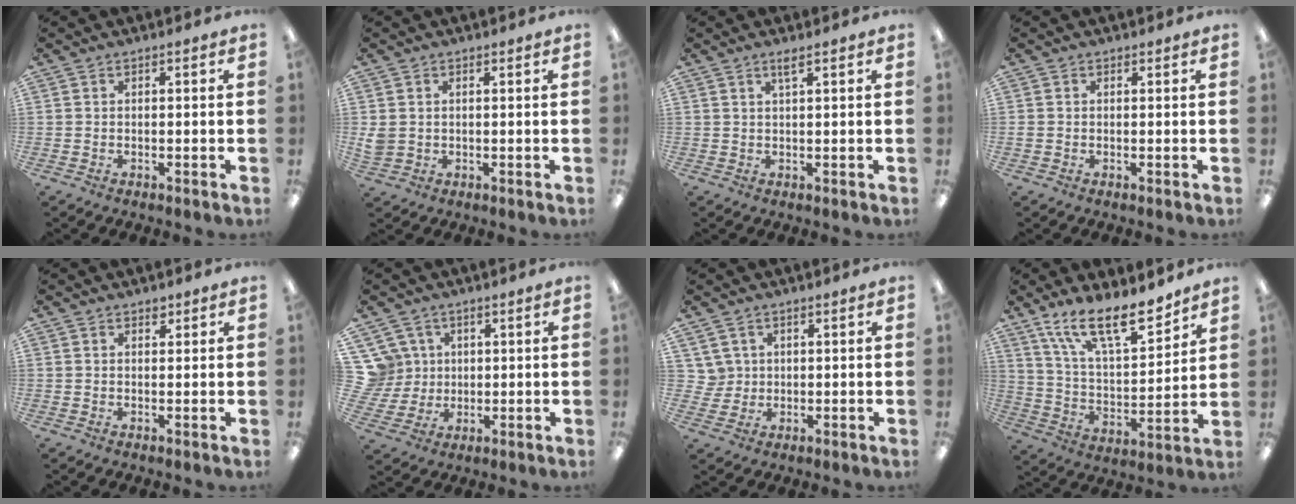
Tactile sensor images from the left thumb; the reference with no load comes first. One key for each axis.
{"total": 2.9, "fx": 0.7, "fy": 2.7, "fz": 0.9, "tx": -0.011, "ty": 0.001, "tz": 0.013}
{"total": 2.0, "fx": 1.5, "fy": 0.1, "fz": 1.4, "tx": -0.032, "ty": 0.002, "tz": 0.025}
{"total": 0.6, "fx": 0.1, "fy": 0.6, "fz": 0.2, "tx": -0.004, "ty": 0.004, "tz": 0.001}
{"total": 1.7, "fx": 1.3, "fy": 0.9, "fz": 0.5, "tx": 0.005, "ty": -0.006, "tz": 0.021}
{"total": 9.1, "fx": 3.6, "fy": 8.2, "fz": 1.5, "tx": -0.062, "ty": -0.008, "tz": 0.076}
{"total": 4.7, "fx": 2.2, "fy": 4.2, "fz": 0.1, "tx": -0.005, "ty": -0.004, "tz": 0.041}
{"total": 17.6, "fx": 13.4, "fy": 5.7, "fz": 9.9, "tx": -0.169, "ty": -0.079, "tz": 0.230}